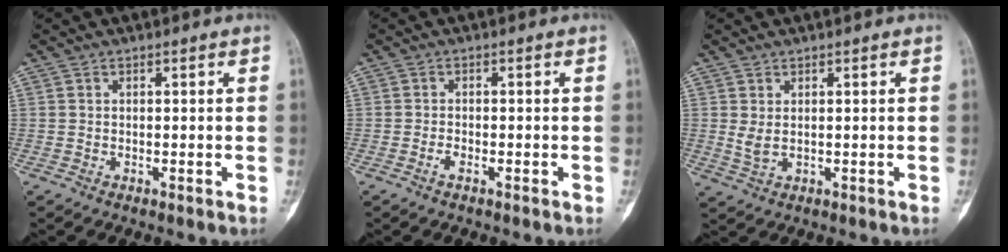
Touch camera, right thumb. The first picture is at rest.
{"total": 1.4, "force": [-0.8, 0.6, 1.0], "torque": [-0.020, 0.002, -0.018]}
{"total": 2.3, "force": [0.6, 1.1, 1.9], "torque": [-0.035, -0.002, 0.019]}